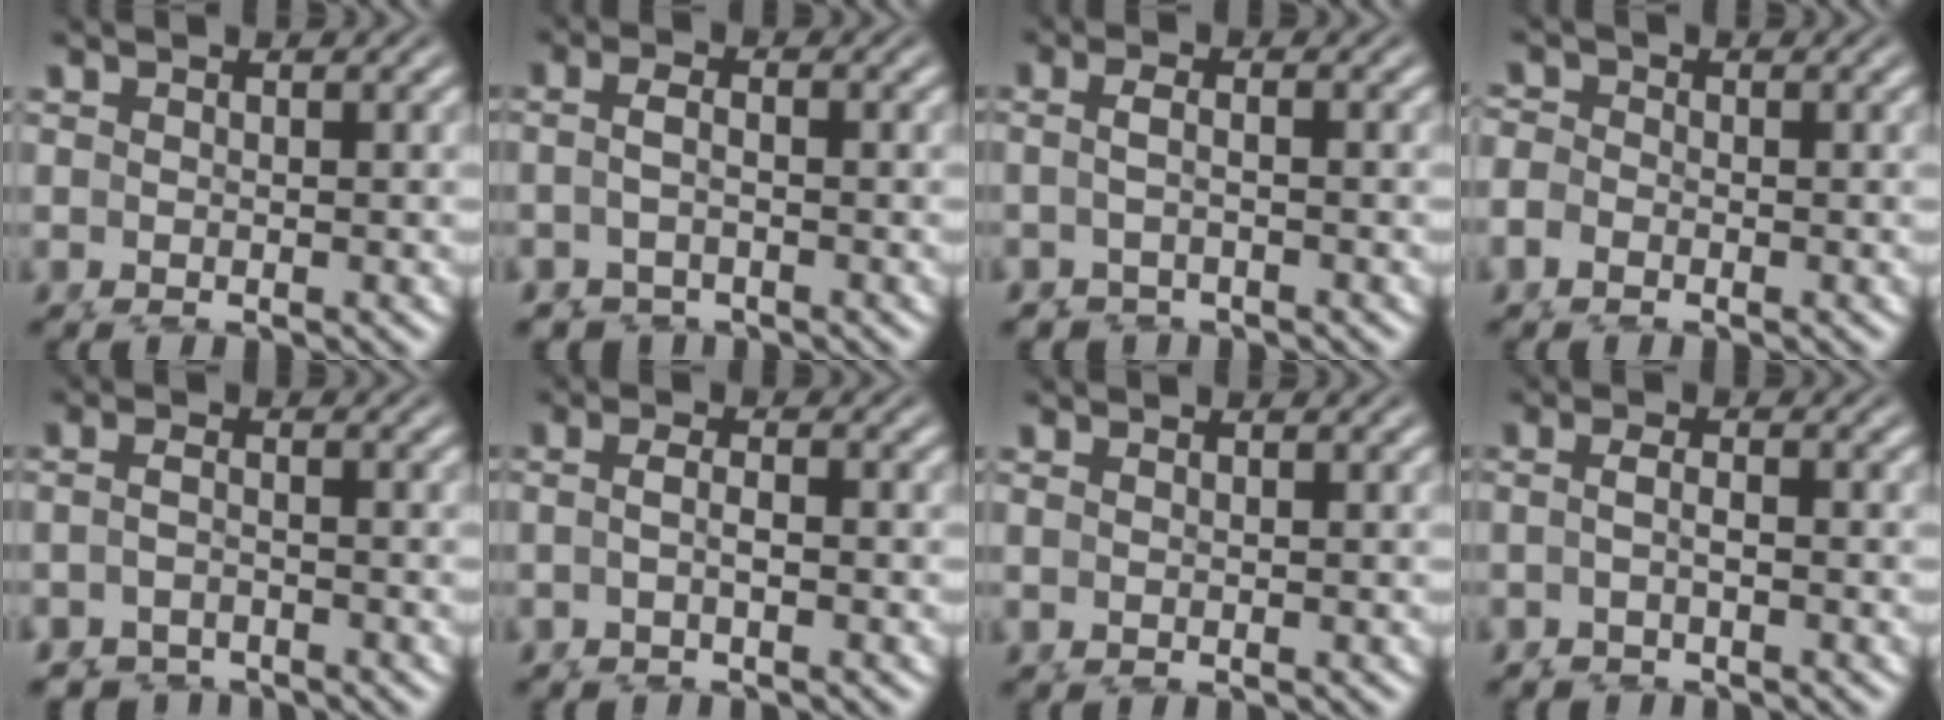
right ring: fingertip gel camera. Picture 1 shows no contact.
{"total": 2.5, "force": [-0.8, 2.0, 1.3], "torque": [-0.028, -0.002, -0.019]}
{"total": 2.0, "force": [-0.8, 1.0, 1.5], "torque": [-0.031, -0.004, -0.014]}
{"total": 1.8, "force": [-0.4, 1.7, 0.5], "torque": [-0.010, -0.008, -0.009]}
{"total": 2.4, "force": [-2.1, 1.2, 0.2], "torque": [-0.006, -0.010, -0.032]}
{"total": 2.9, "force": [-0.6, 1.3, 2.5], "torque": [-0.044, -0.010, -0.006]}
{"total": 0.5, "force": [0.1, 0.2, 0.5], "torque": [-0.017, -0.004, 0.006]}
{"total": 2.5, "force": [-0.7, 1.3, 2.1], "torque": [-0.033, -0.006, -0.011]}